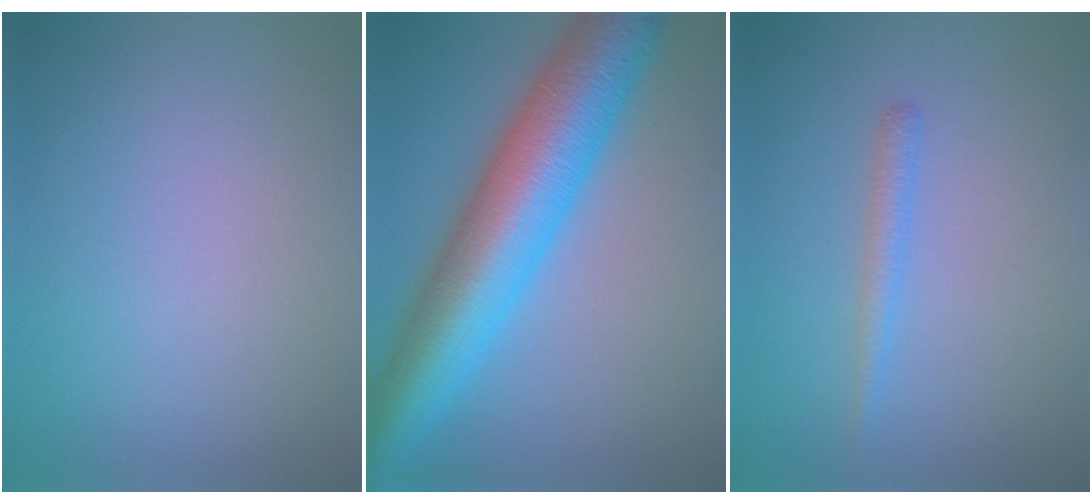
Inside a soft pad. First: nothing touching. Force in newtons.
{"total": 12.1, "press": 12.1, "slide": 0.2}
{"total": 1.3, "press": 1.3, "slide": 0.1}